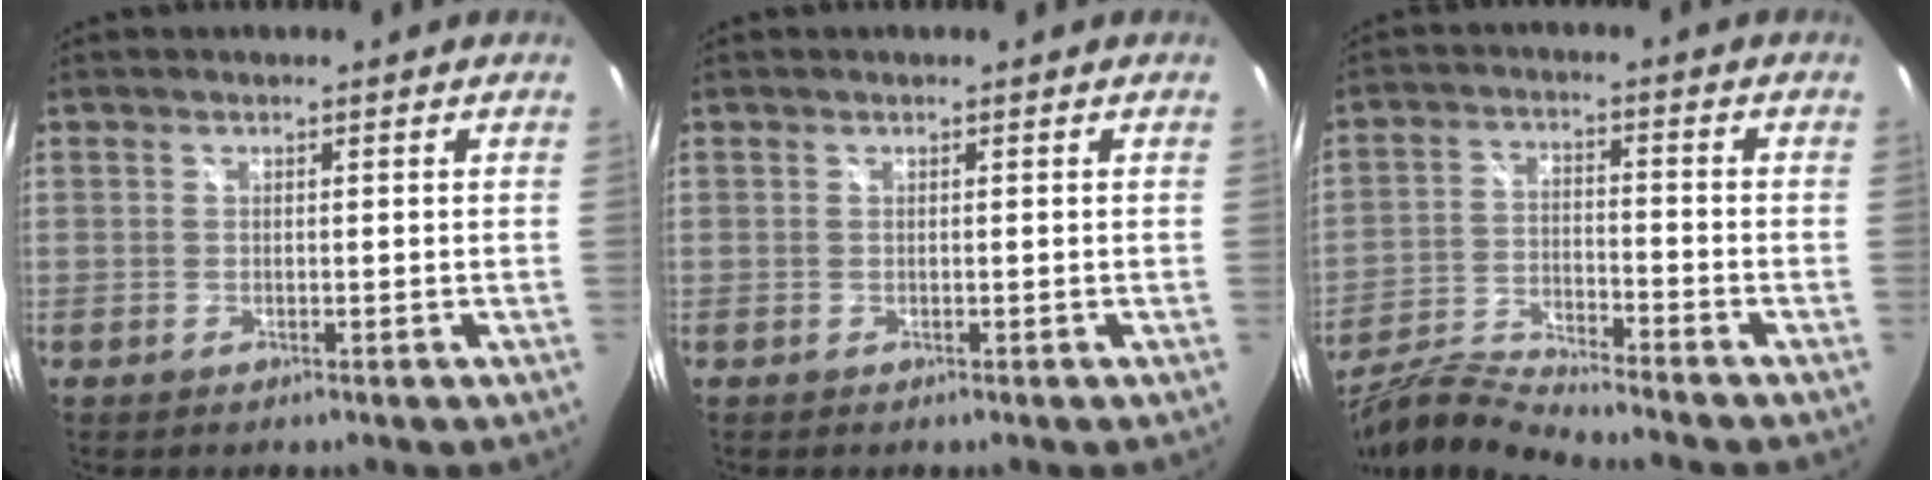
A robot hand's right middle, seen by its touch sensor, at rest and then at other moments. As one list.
[{"total": 0.0}, {"total": 10.5, "force": [-9.8, -0.8, 3.6], "torque": [-0.076, -0.014, -0.190]}]